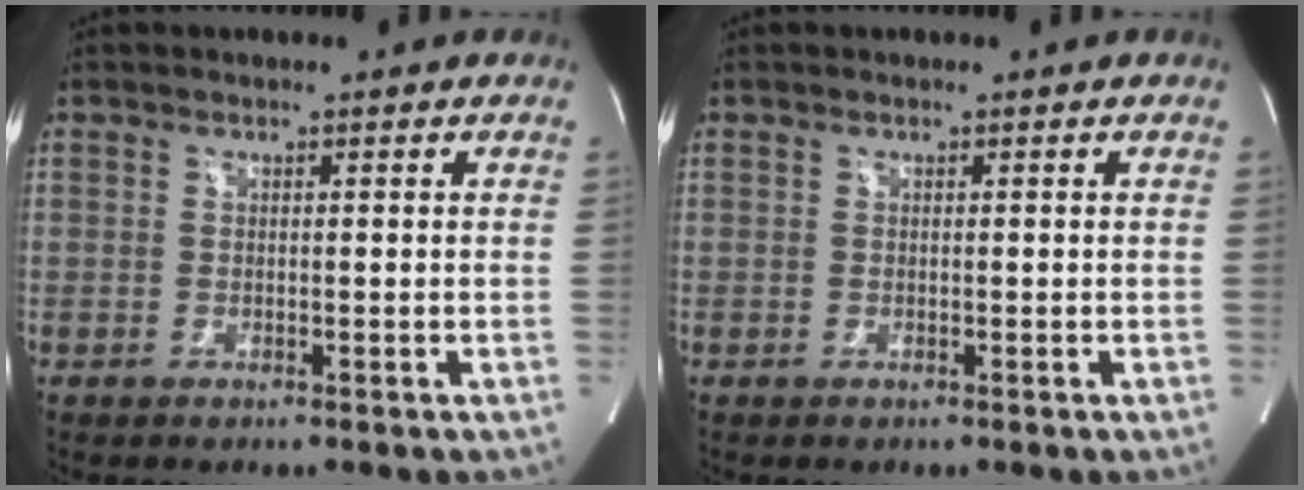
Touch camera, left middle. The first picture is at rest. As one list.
[{"total": 0.0}]